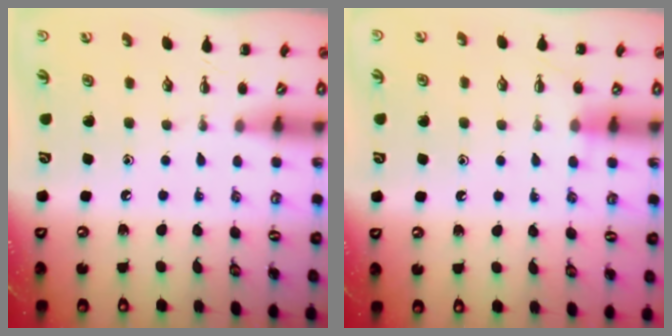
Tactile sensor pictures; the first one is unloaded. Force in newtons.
{"total": 6.0, "press": 5.6, "slide": 2.0}